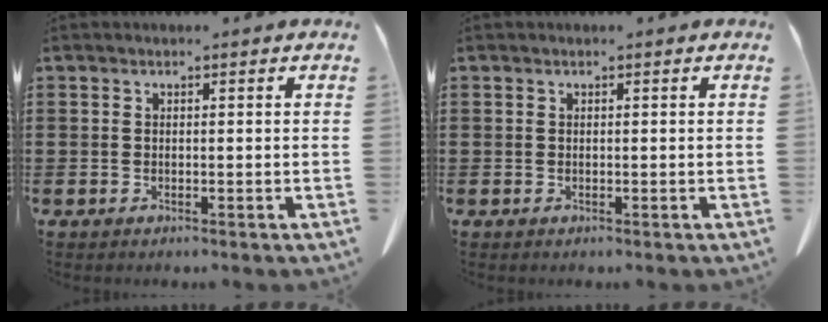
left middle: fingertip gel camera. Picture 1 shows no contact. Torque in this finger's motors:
{"motor_torque": [-2.14, 0.00, -0.02, 0.00]}